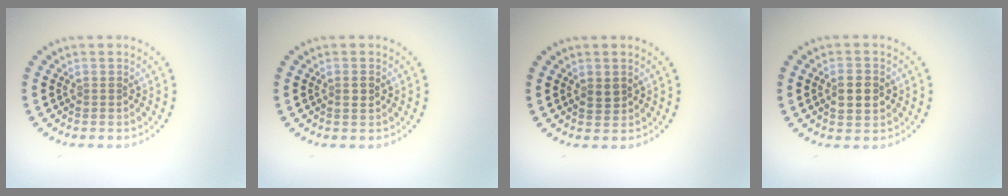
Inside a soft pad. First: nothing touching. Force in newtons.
{"total": 1.0, "press": 1.0, "slide": 0.2}
{"total": 1.3, "press": 1.3, "slide": 0.2}
{"total": 2.9, "press": 2.9, "slide": 0.2}